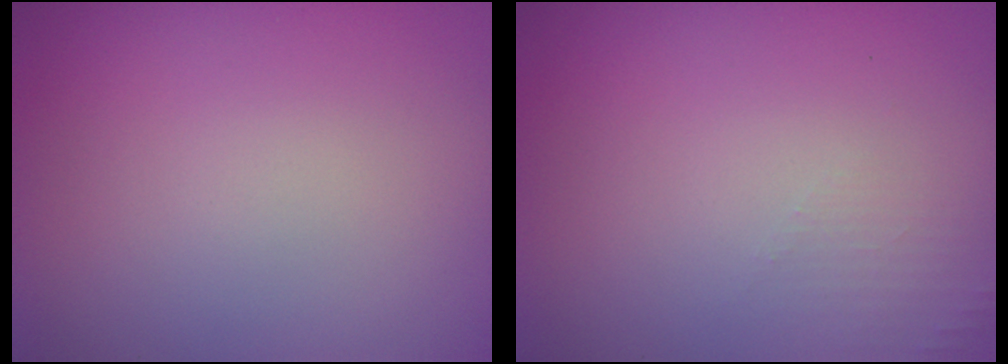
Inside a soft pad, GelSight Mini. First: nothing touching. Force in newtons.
{"total": 1.1, "press": 1.1, "slide": 0.3}